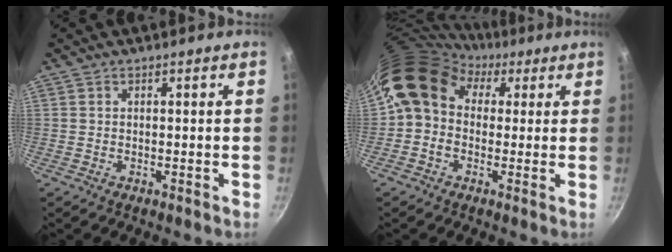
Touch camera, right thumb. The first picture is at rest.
{"total": 12.2, "force": [3.5, 9.4, 6.8], "torque": [-0.109, 0.010, 0.041]}